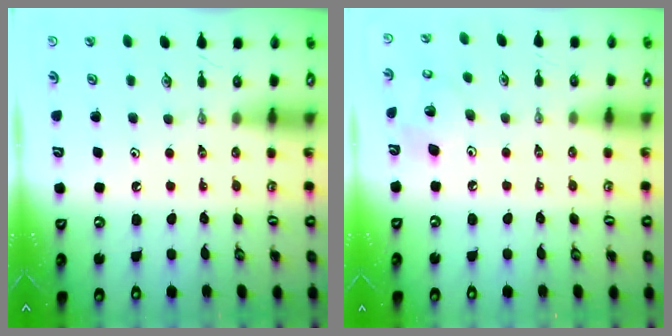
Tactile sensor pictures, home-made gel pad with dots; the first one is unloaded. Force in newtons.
{"total": 9.6, "press": 9.4, "slide": 1.9}